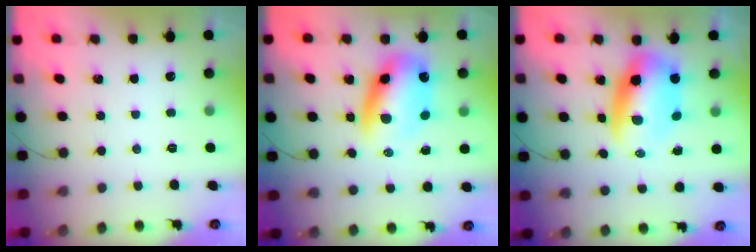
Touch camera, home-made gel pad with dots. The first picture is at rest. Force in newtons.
{"total": 10.9, "press": 10.6, "slide": 2.4}
{"total": 9.9, "press": 9.5, "slide": 2.7}